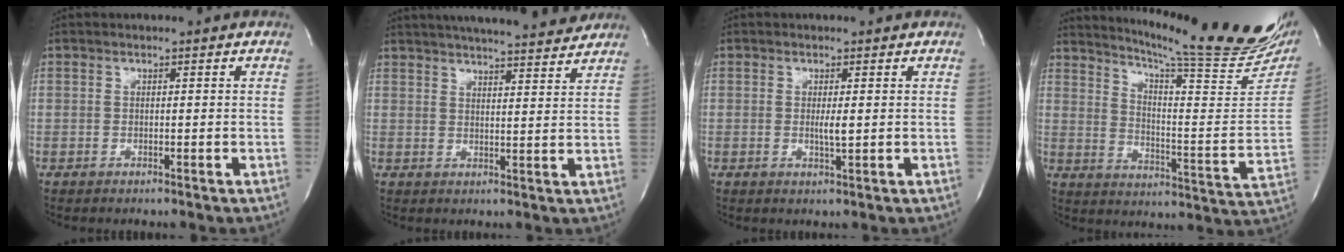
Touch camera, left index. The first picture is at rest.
{"total": 17.5, "force": [15.9, 1.8, 7.1], "torque": [-0.114, 0.014, 0.212]}
{"total": 1.7, "force": [-0.2, 0.1, 1.7], "torque": [-0.034, -0.007, -0.004]}
{"total": 24.9, "force": [21.5, 1.3, 12.5], "torque": [-0.191, -0.094, 0.275]}